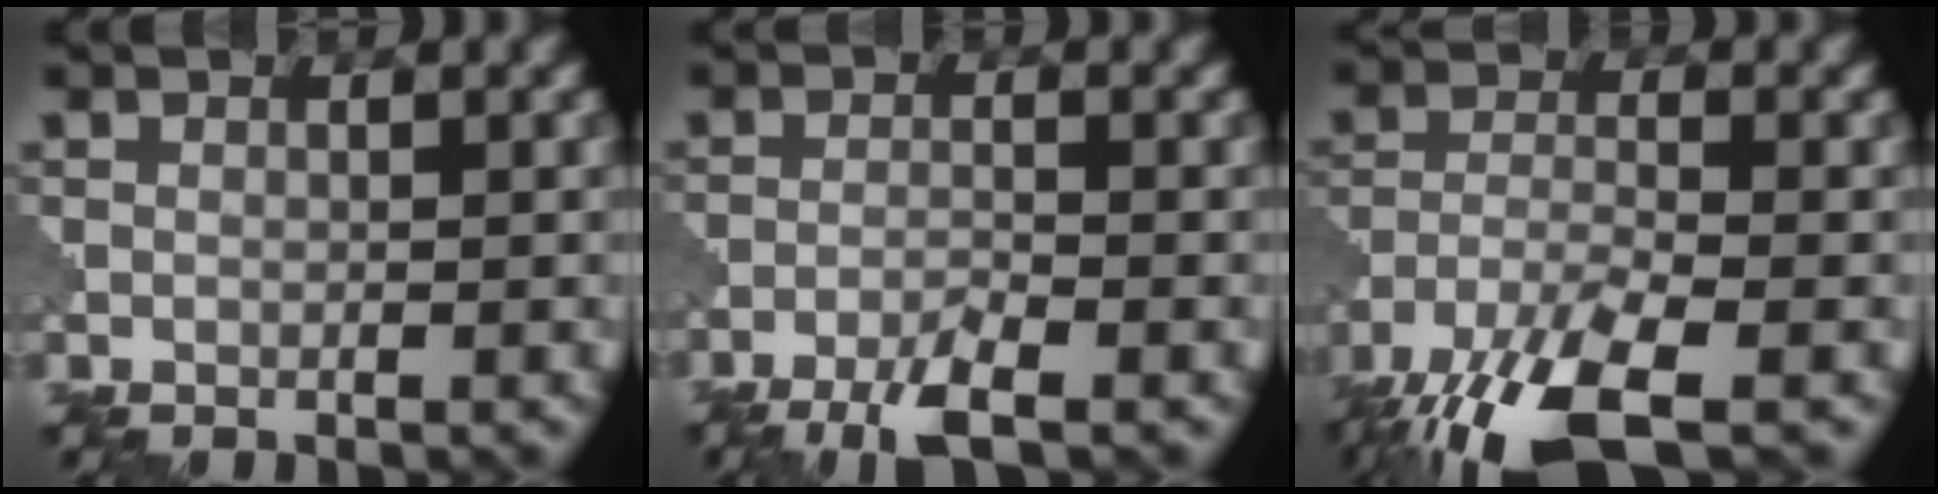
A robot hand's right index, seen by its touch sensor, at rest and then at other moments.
{"total": 3.5, "force": [-2.5, 0.5, 2.4], "torque": [-0.052, -0.001, -0.055]}
{"total": 9.4, "force": [-6.8, 2.6, 5.9], "torque": [-0.122, -0.016, -0.136]}